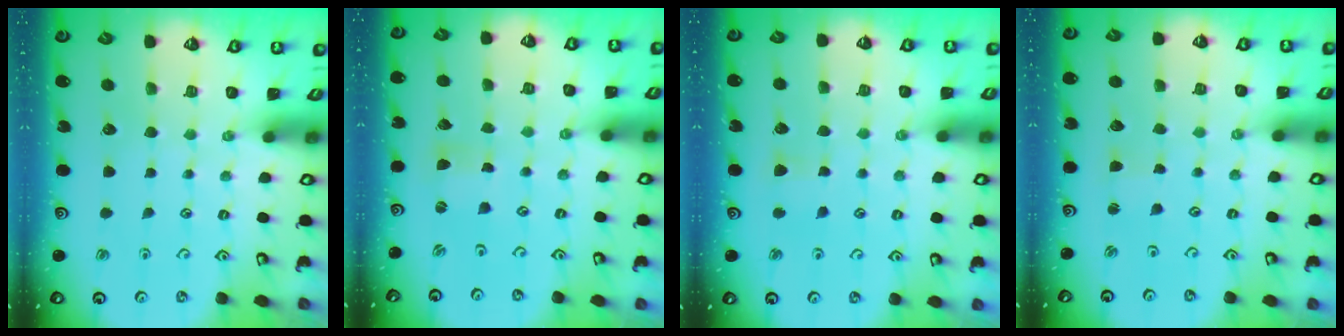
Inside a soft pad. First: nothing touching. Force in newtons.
{"total": 0.0}
{"total": 3.5, "press": 3.5, "slide": 0.6}
{"total": 1.6, "press": 1.6, "slide": 0.3}